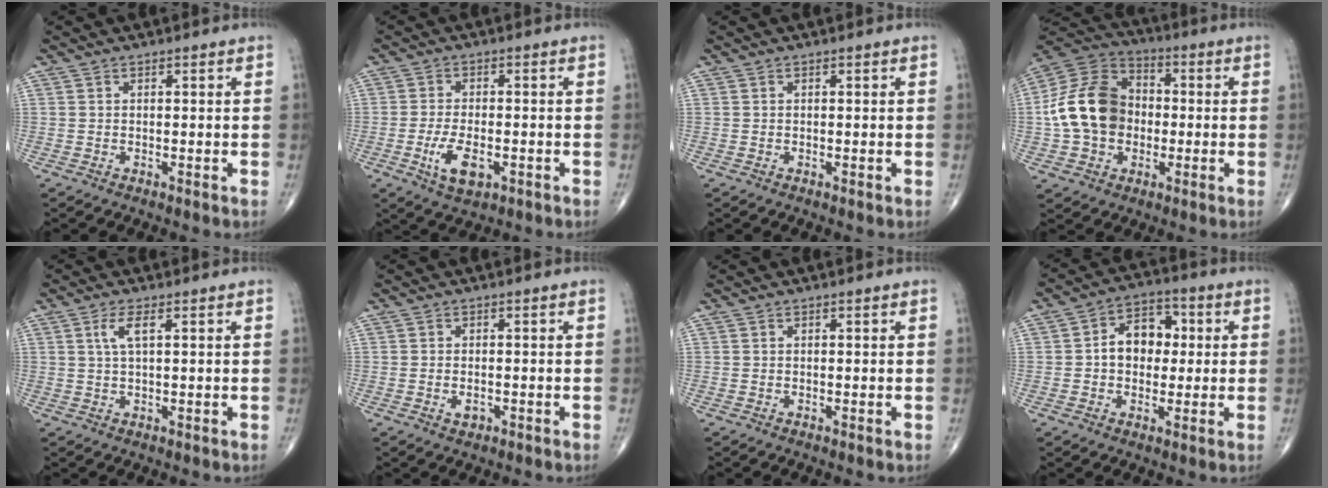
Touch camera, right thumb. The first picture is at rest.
{"total": 6.5, "force": [-2.3, 3.2, 5.2], "torque": [-0.092, 0.002, -0.034]}
{"total": 0.0}
{"total": 16.1, "force": [-1.1, 12.5, 10.1], "torque": [-0.166, 0.030, -0.028]}
{"total": 3.2, "force": [1.1, 0.7, 2.9], "torque": [-0.063, 0.002, 0.025]}
{"total": 1.7, "force": [-0.7, 1.1, 1.1], "torque": [-0.013, 0.003, -0.008]}
{"total": 0.0}
{"total": 9.3, "force": [0.6, 6.9, 6.2], "torque": [-0.063, 0.023, 0.002]}